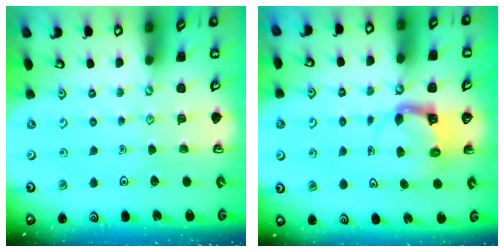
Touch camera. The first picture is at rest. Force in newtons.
{"total": 4.4, "press": 4.4, "slide": 0.2}